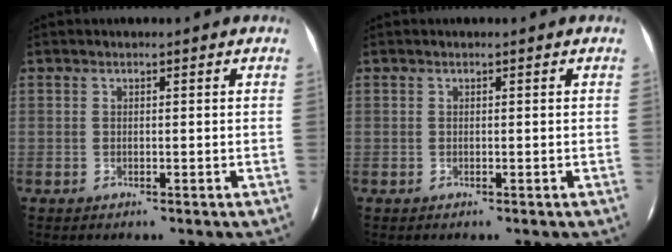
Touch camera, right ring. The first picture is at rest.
{"total": 0.0}